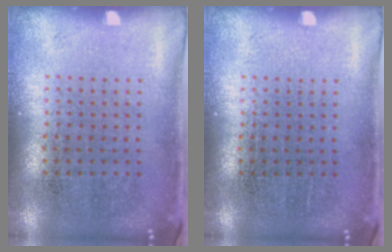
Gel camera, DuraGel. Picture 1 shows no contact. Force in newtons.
{"total": 0.0}